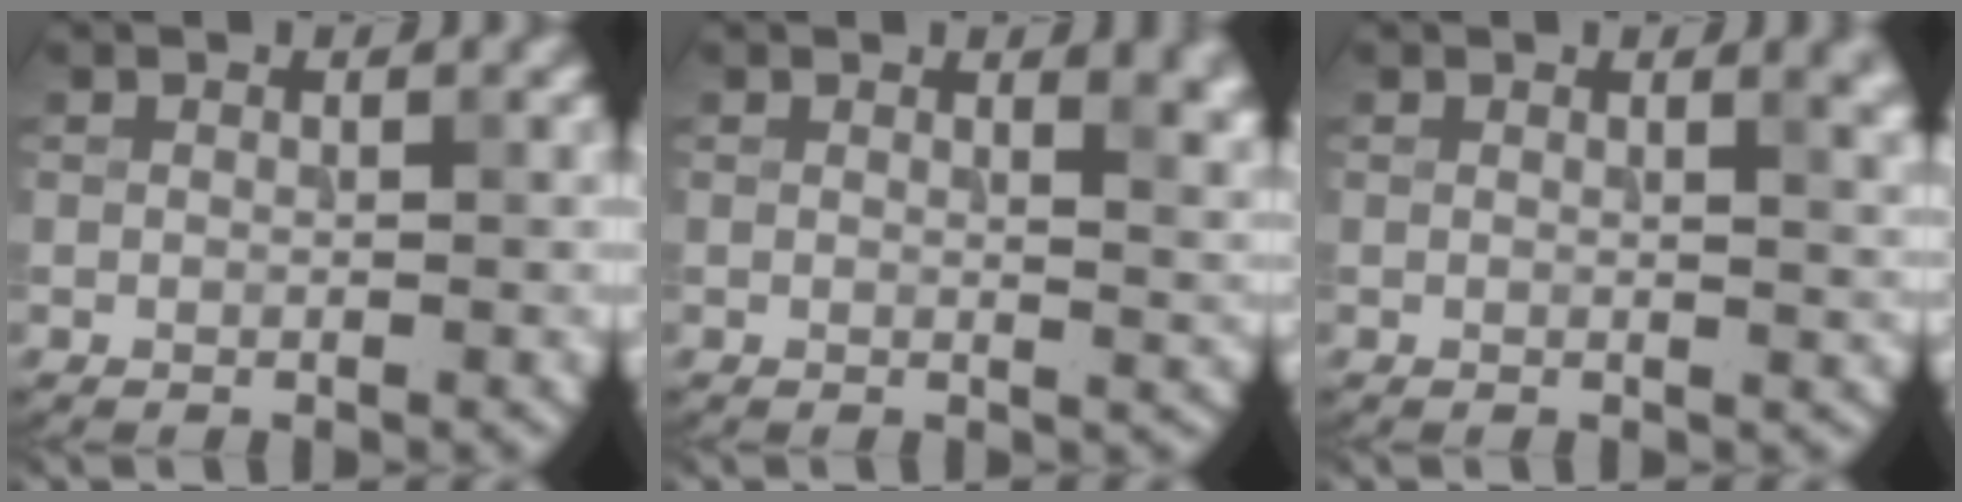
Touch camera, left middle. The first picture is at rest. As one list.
[{"total": 3.6, "force": [2.2, 1.4, 2.5], "torque": [-0.027, -0.004, 0.033]}, {"total": 2.6, "force": [1.3, 0.8, 2.1], "torque": [-0.021, 0.001, 0.019]}]